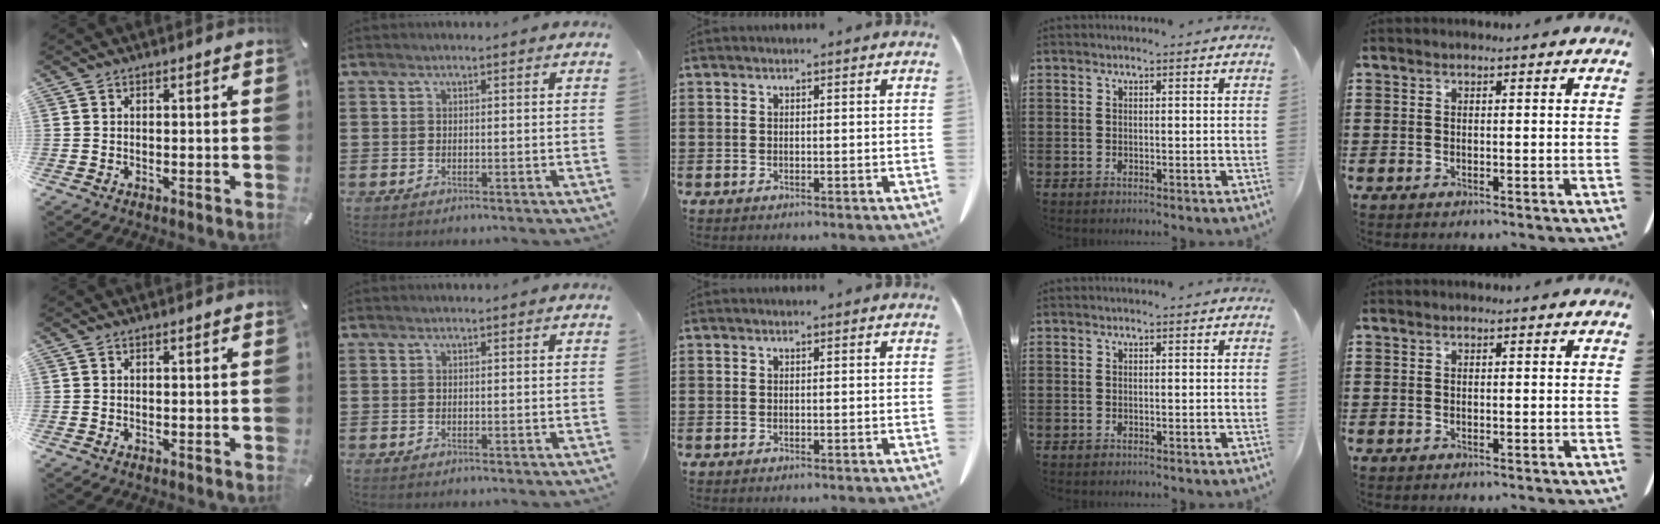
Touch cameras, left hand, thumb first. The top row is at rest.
{}